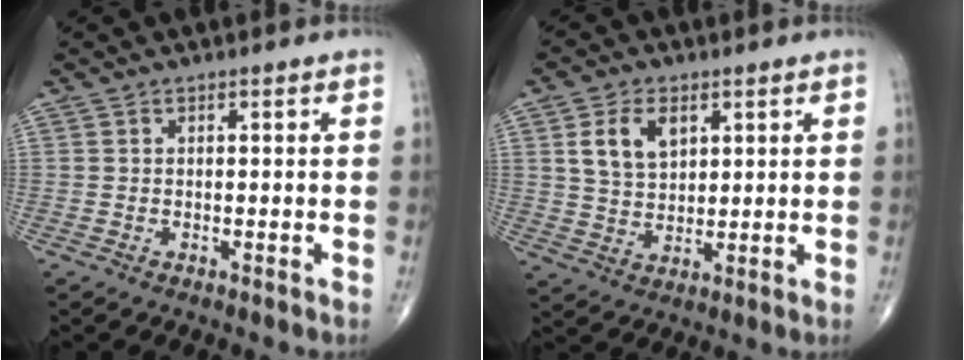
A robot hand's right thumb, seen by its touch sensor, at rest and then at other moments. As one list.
[{"total": 7.8, "force": [3.1, 5.1, 5.1], "torque": [-0.077, -0.012, 0.061]}]